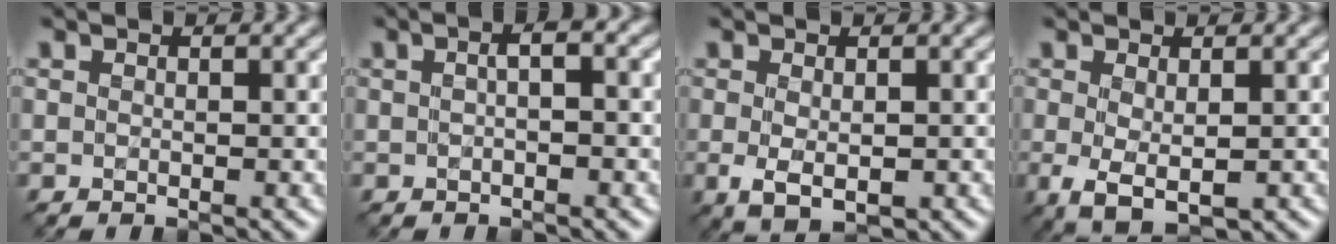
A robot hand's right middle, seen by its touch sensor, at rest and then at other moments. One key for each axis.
{"total": 2.2, "fx": 0.2, "fy": 0.6, "fz": 2.1, "tx": -0.026, "ty": 0.001, "tz": 0.000}
{"total": 3.0, "fx": -0.6, "fy": 1.5, "fz": 2.6, "tx": -0.052, "ty": -0.010, "tz": -0.003}
{"total": 3.4, "fx": -0.6, "fy": 1.4, "fz": 3.1, "tx": -0.063, "ty": -0.009, "tz": -0.005}